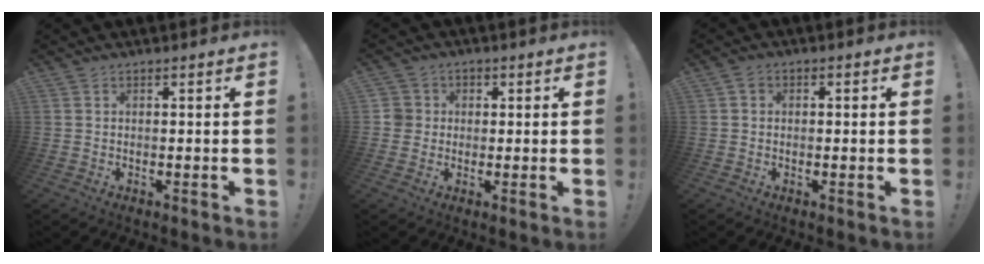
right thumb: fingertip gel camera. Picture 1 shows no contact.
{"total": 4.8, "force": [0.3, 4.7, 1.1], "torque": [-0.021, 0.007, 0.005]}
{"total": 1.5, "force": [-0.7, 1.1, 0.7], "torque": [-0.011, 0.007, -0.013]}